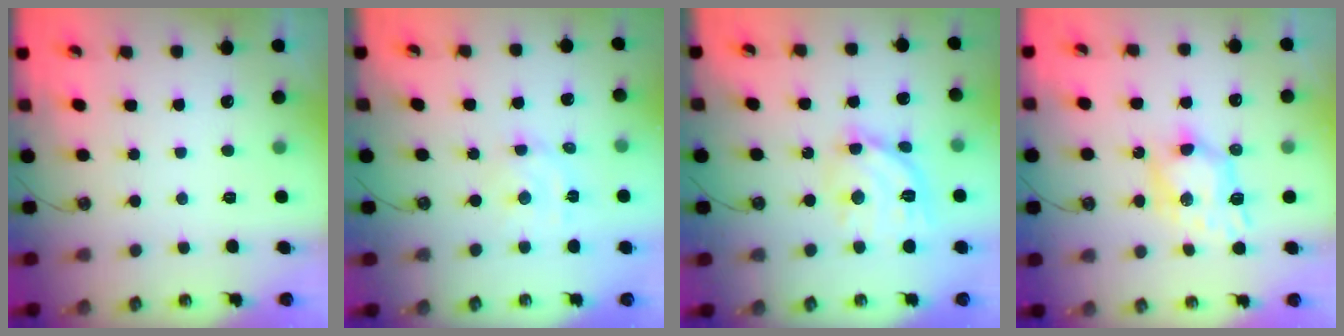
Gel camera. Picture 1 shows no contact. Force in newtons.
{"total": 5.5, "press": 5.5, "slide": 0.7}
{"total": 13.5, "press": 13.5, "slide": 1.2}
{"total": 8.5, "press": 8.5, "slide": 0.2}